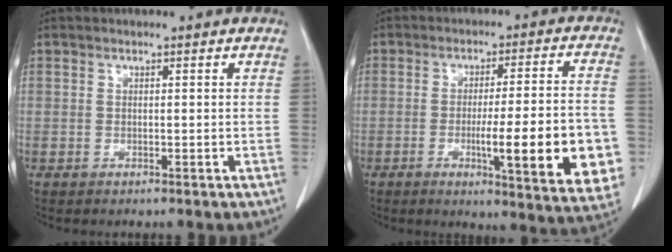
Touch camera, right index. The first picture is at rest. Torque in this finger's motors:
{"motor_torque": [1.57, -0.57, 1.01, 0.14]}